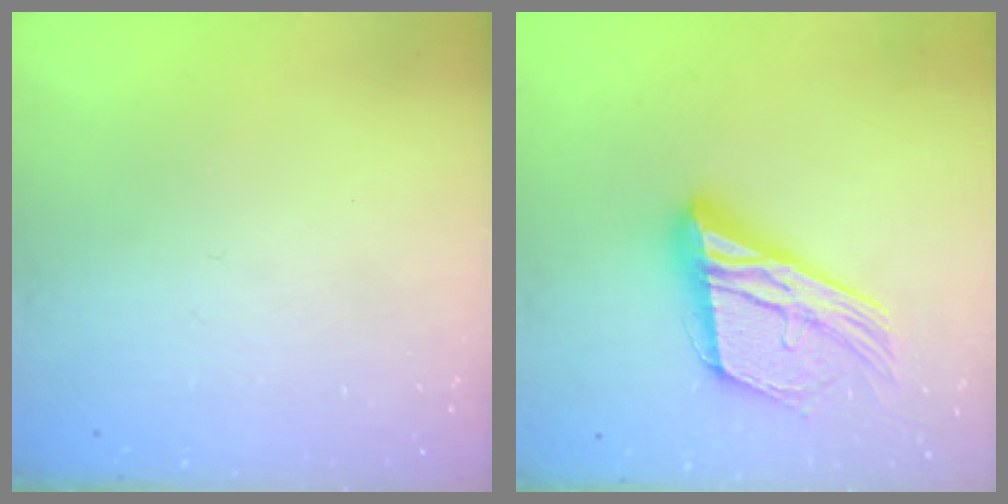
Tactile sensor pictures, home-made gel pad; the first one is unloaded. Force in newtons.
{"total": 20.4, "press": 20.4, "slide": 1.8}